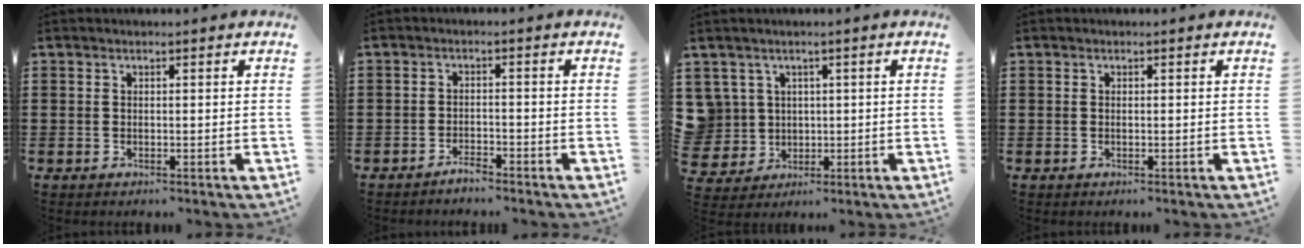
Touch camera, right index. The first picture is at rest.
{"total": 2.1, "force": [-2.0, 0.1, 0.5], "torque": [-0.015, 0.000, -0.039]}
{"total": 4.8, "force": [1.2, 4.7, 0.1], "torque": [-0.046, 0.007, 0.019]}
{"total": 0.0}